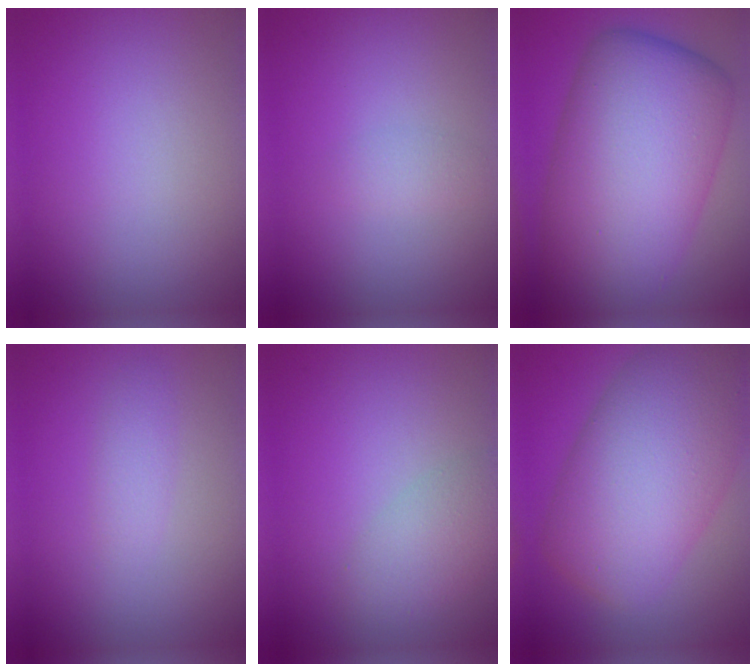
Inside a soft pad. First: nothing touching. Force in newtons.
{"total": 1.1, "press": 1.1, "slide": 0.0}
{"total": 15.1, "press": 15.1, "slide": 0.1}
{"total": 1.4, "press": 1.4, "slide": 0.0}
{"total": 3.0, "press": 3.0, "slide": 0.1}
{"total": 12.3, "press": 12.3, "slide": 0.5}